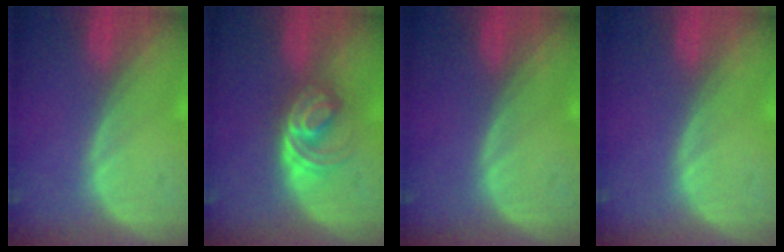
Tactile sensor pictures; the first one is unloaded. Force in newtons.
{"total": 6.0, "press": 5.2, "slide": 2.8}
{"total": 0.0}
{"total": 0.0}